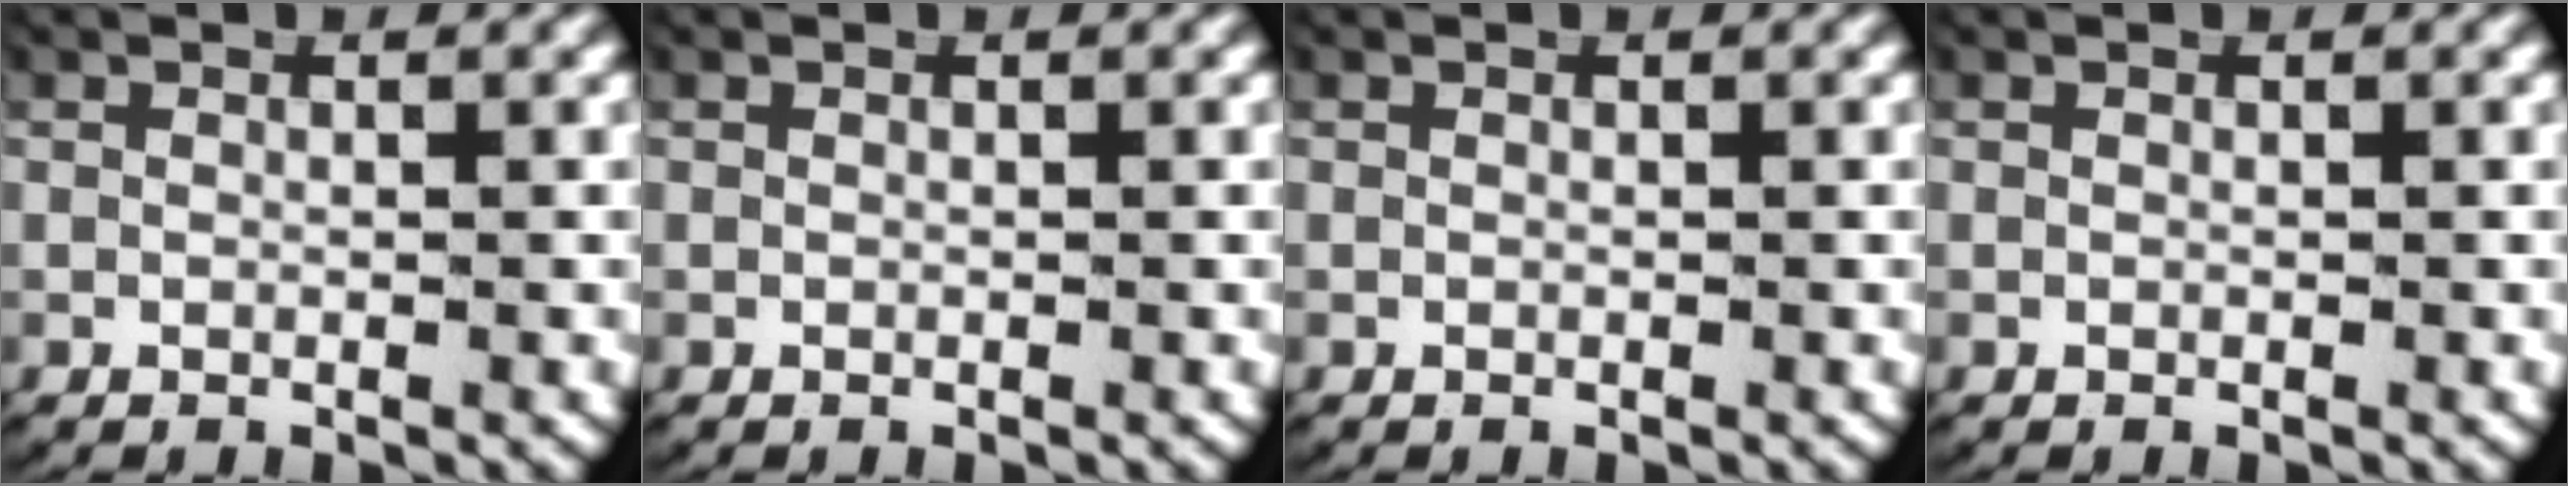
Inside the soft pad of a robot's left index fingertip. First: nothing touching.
{"total": 0.0}
{"total": 0.0}
{"total": 0.0}